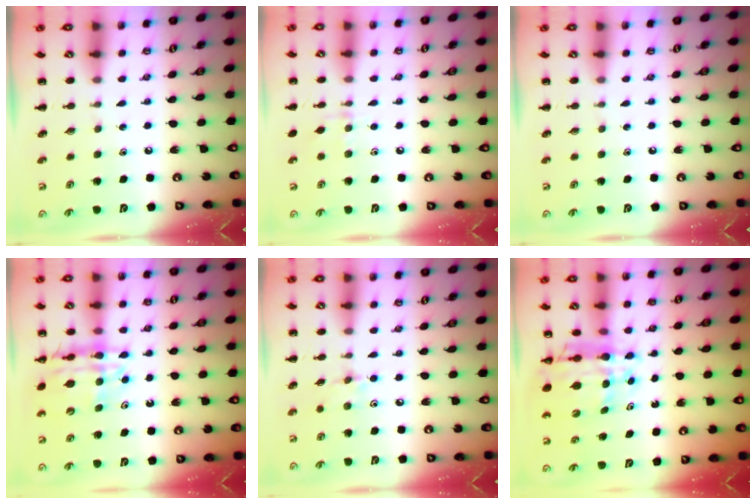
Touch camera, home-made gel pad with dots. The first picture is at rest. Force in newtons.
{"total": 6.2, "press": 5.9, "slide": 2.0}
{"total": 0.0}
{"total": 13.1, "press": 12.6, "slide": 3.7}
{"total": 6.8, "press": 6.5, "slide": 1.9}
{"total": 10.7, "press": 10.3, "slide": 3.2}